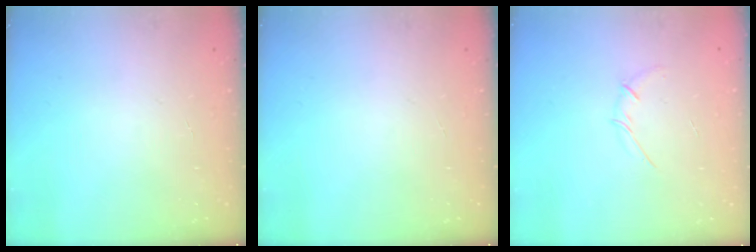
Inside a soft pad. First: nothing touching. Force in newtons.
{"total": 0.0}
{"total": 2.7, "press": 2.6, "slide": 0.8}